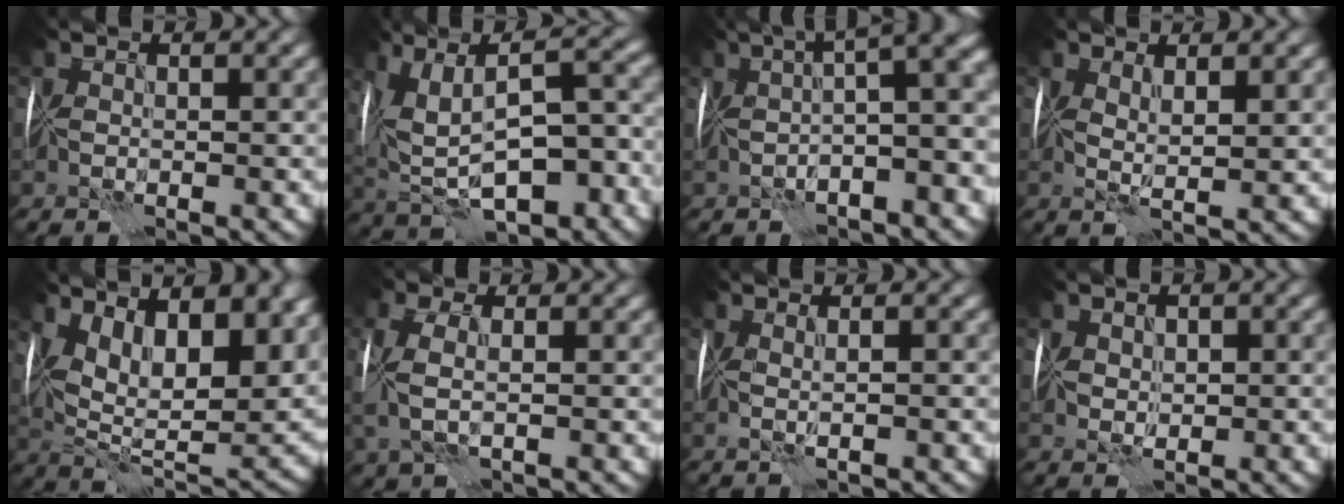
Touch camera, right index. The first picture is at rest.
{"total": 13.8, "force": [-0.5, 7.7, 11.4], "torque": [-0.172, 0.003, 0.050]}
{"total": 9.9, "force": [0.8, 3.3, 9.3], "torque": [-0.091, 0.038, 0.009]}
{"total": 2.3, "force": [1.4, 0.4, 1.7], "torque": [-0.030, -0.001, 0.025]}
{"total": 14.9, "force": [5.2, 7.6, 11.7], "torque": [-0.158, 0.005, 0.093]}
{"total": 5.0, "force": [0.3, 3.0, 4.1], "torque": [-0.096, 0.002, 0.008]}
{"total": 1.1, "force": [0.3, 0.0, 1.0], "torque": [-0.017, 0.002, 0.002]}
{"total": 1.8, "force": [0.4, 1.4, 0.9], "torque": [-0.017, 0.003, 0.006]}